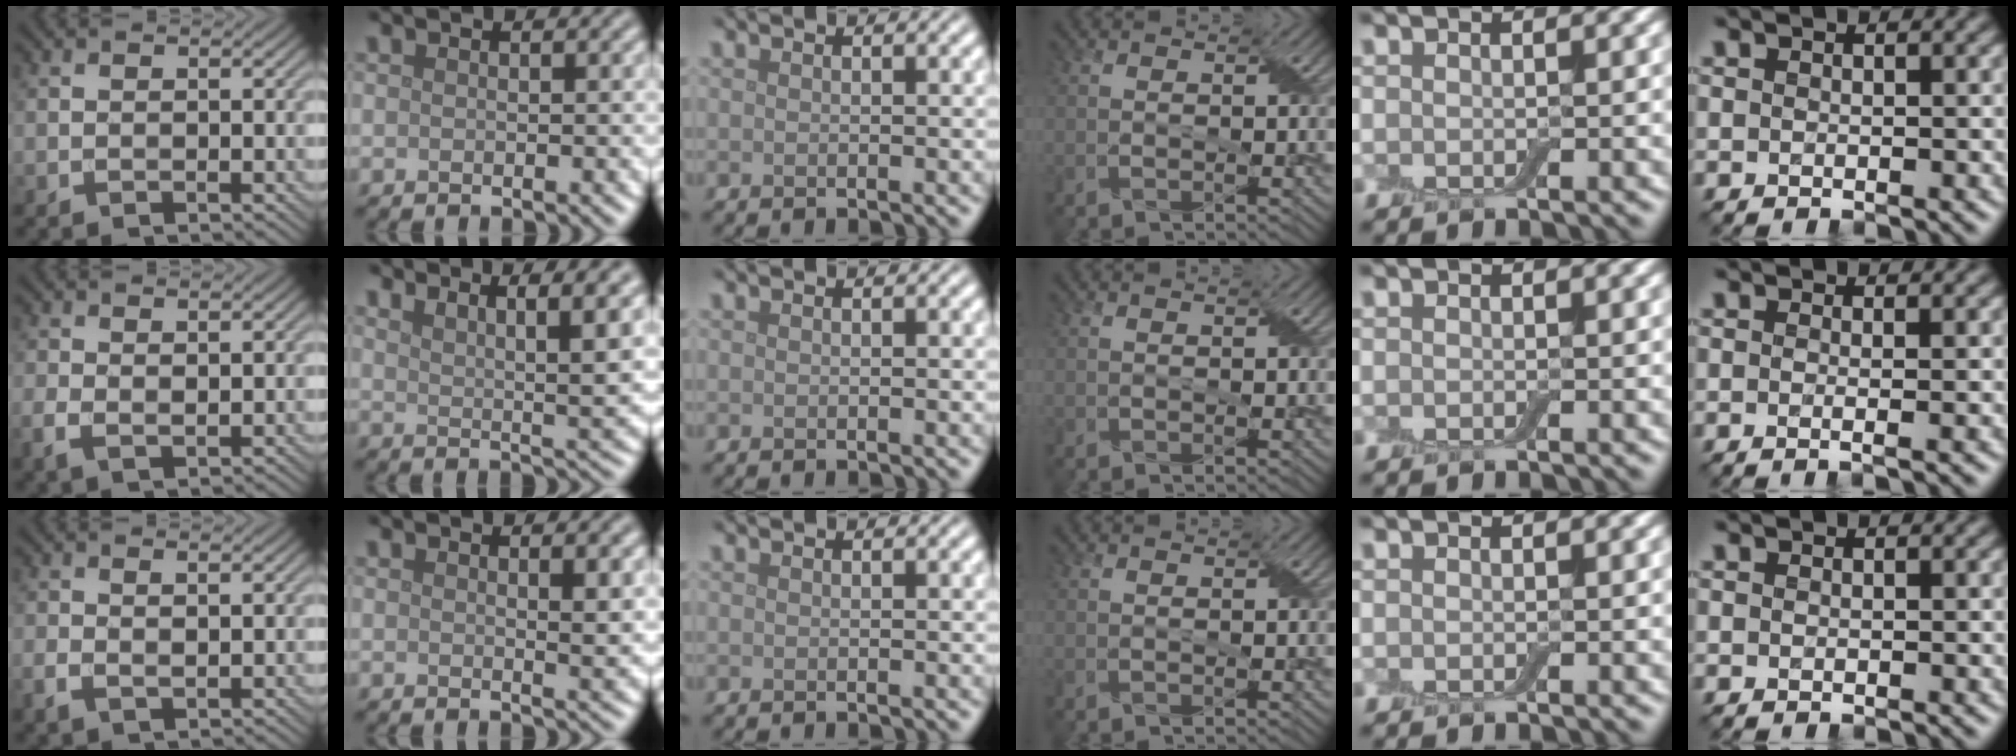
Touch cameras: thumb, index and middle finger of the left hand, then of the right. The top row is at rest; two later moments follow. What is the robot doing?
{"motion": "peel", "object": "bubble wrap"}